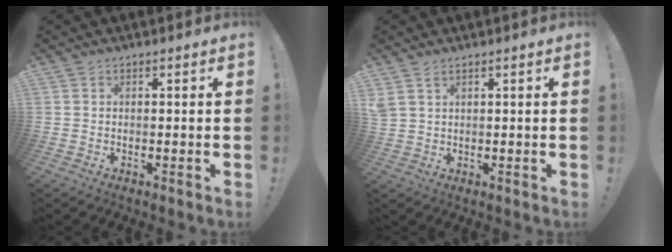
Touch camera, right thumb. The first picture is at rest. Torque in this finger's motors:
{"motor_torque": [0.10, 0.17, 1.02, 0.35, 0.12]}